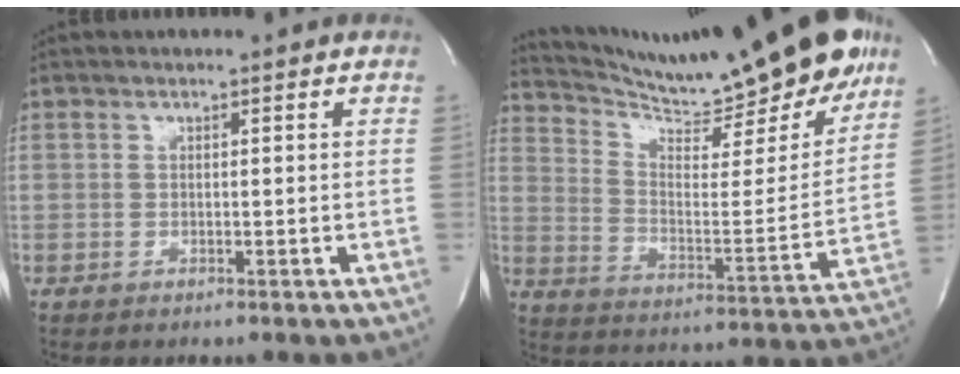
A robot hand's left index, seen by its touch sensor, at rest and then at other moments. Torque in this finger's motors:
{"motor_torque": [0.14, -0.16, 0.37, 0.10]}